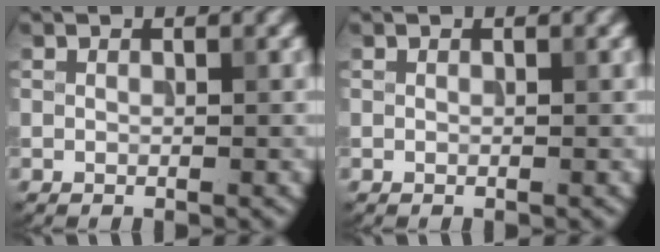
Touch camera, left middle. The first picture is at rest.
{"total": 0.0}